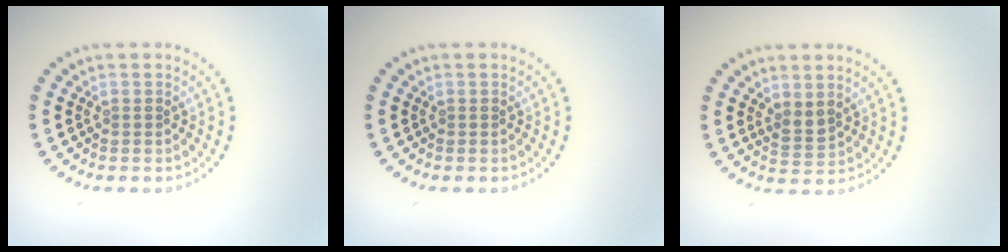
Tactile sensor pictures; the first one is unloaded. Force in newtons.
{"total": 0.0}
{"total": 1.5, "press": 1.3, "slide": 0.7}